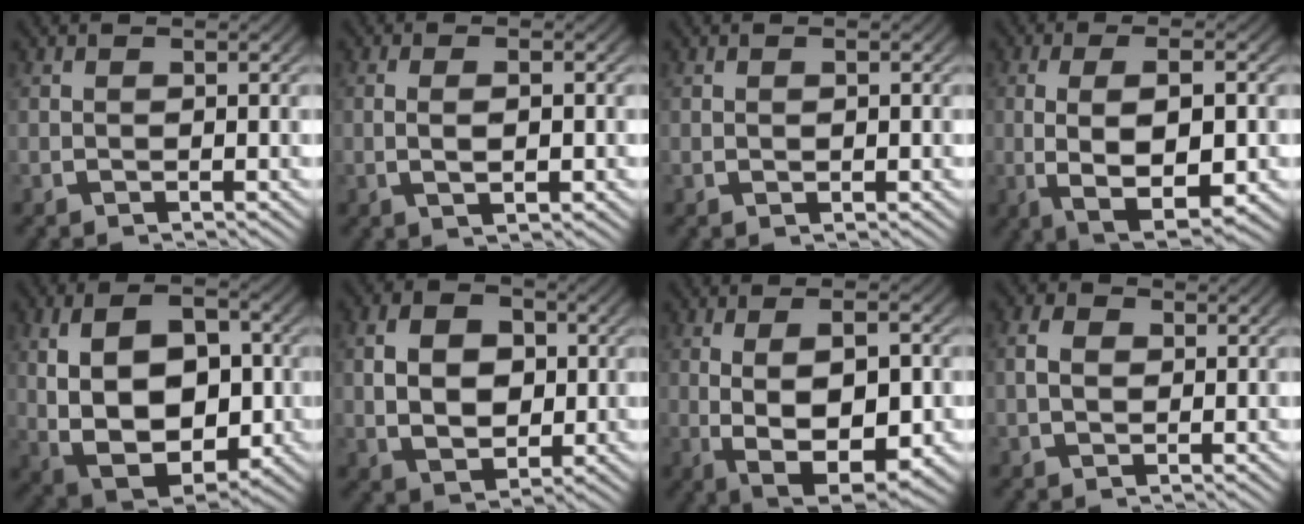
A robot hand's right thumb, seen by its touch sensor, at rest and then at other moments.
{"total": 2.1, "force": [-0.1, 0.7, 2.0], "torque": [-0.037, -0.002, 0.003]}
{"total": 0.5, "force": [0.0, 0.3, 0.4], "torque": [-0.006, -0.003, 0.002]}
{"total": 9.5, "force": [-2.2, 5.3, 7.6], "torque": [-0.162, -0.036, -0.015]}
{"total": 14.5, "force": [-1.6, 10.0, 10.5], "torque": [-0.217, -0.057, 0.000]}
{"total": 7.4, "force": [0.3, 5.3, 5.1], "torque": [-0.089, -0.022, 0.018]}
{"total": 10.6, "force": [-2.7, 6.3, 8.1], "torque": [-0.162, -0.044, -0.022]}
{"total": 2.6, "force": [0.4, 1.9, 1.7], "torque": [-0.025, -0.005, 0.009]}